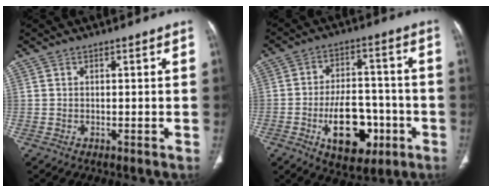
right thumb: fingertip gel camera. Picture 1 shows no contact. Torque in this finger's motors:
{"motor_torque": [2.18, 0.36, 1.83, -0.95, 0.66]}